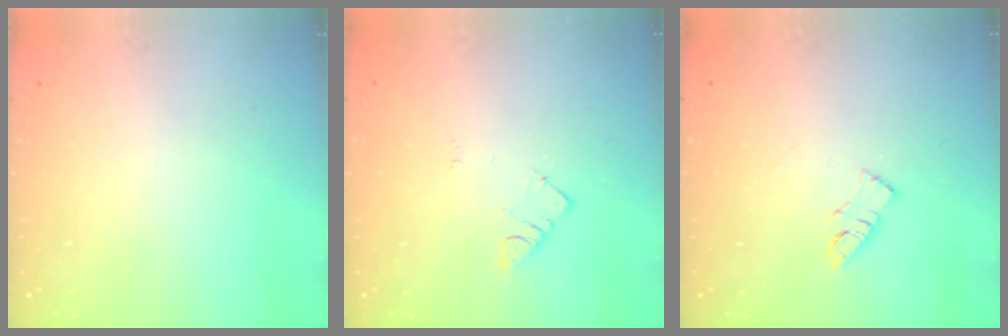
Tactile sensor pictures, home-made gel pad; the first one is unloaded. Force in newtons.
{"total": 3.5, "press": 3.5, "slide": 0.4}
{"total": 7.5, "press": 7.4, "slide": 0.4}